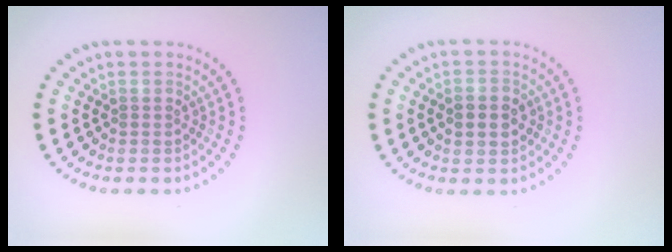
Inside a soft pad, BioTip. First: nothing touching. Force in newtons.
{"total": 2.4, "press": 2.4, "slide": 0.1}